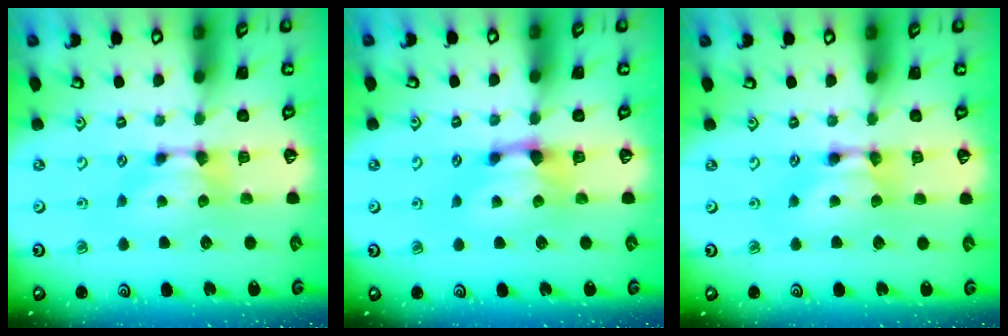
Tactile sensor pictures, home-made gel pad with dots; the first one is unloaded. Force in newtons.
{"total": 1.2, "press": 0.3, "slide": 1.2}
{"total": 1.9, "press": 1.9, "slide": 0.1}